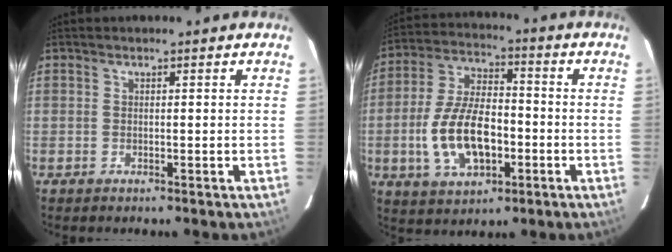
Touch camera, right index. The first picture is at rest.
{"total": 14.6, "force": [-3.7, 7.6, 11.9], "torque": [-0.246, 0.008, -0.056]}